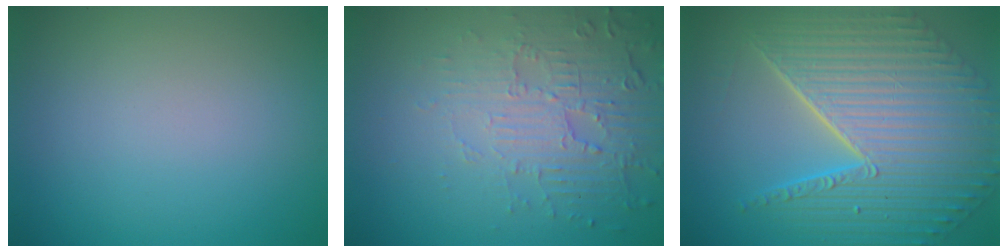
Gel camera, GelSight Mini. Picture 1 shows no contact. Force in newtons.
{"total": 5.7, "press": 3.7, "slide": 4.3}
{"total": 10.9, "press": 7.2, "slide": 8.1}